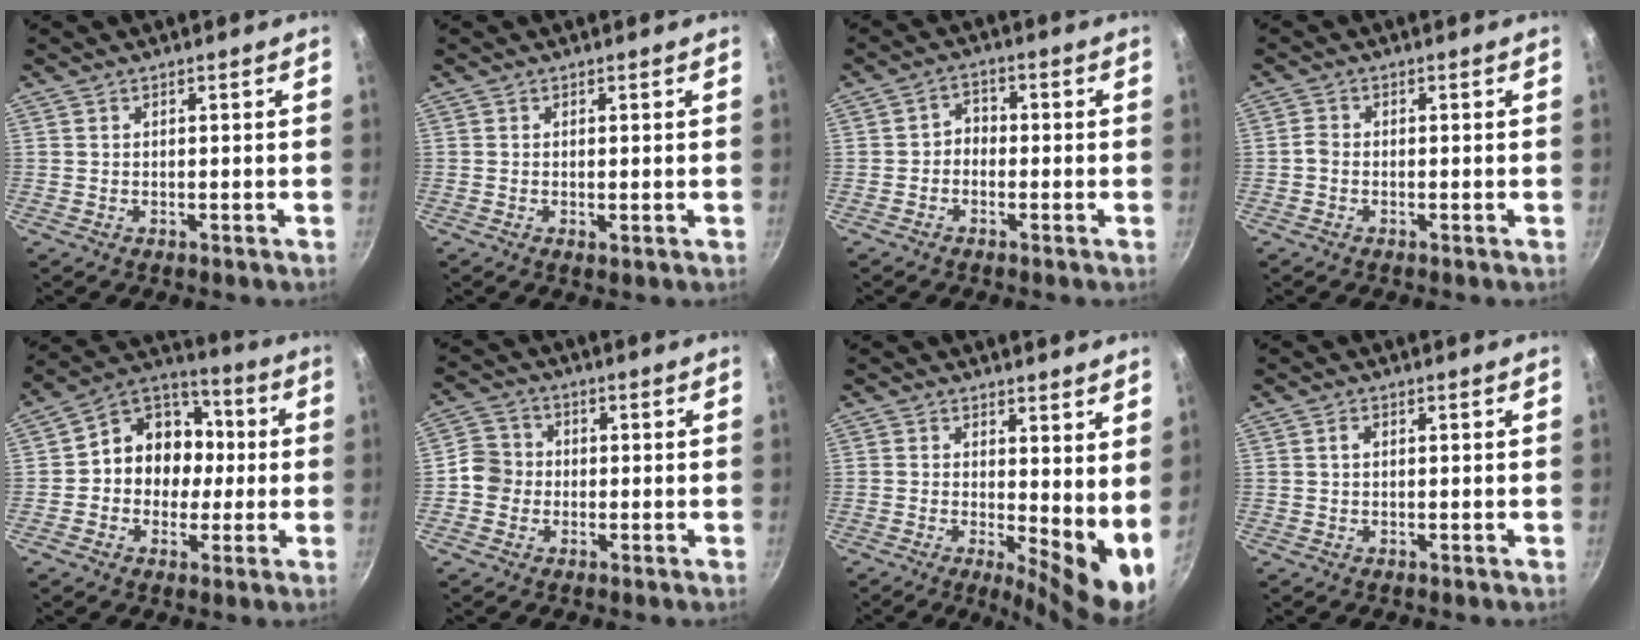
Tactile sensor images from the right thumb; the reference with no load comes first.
{"total": 0.9, "force": [0.0, 0.3, 0.9], "torque": [-0.016, -0.003, -0.002]}
{"total": 3.1, "force": [-1.0, 2.5, 1.5], "torque": [-0.009, 0.015, -0.027]}
{"total": 1.5, "force": [-0.8, 1.0, 0.8], "torque": [-0.020, 0.009, -0.021]}
{"total": 13.7, "force": [-0.4, 11.8, 6.9], "torque": [-0.057, 0.038, -0.027]}
{"total": 5.2, "force": [-1.0, 4.8, 1.7], "torque": [-0.008, 0.016, -0.034]}
{"total": 8.5, "force": [0.9, 2.8, 8.0], "torque": [-0.100, -0.023, 0.014]}
{"total": 1.0, "force": [0.2, 0.7, 0.7], "torque": [-0.013, 0.004, 0.002]}